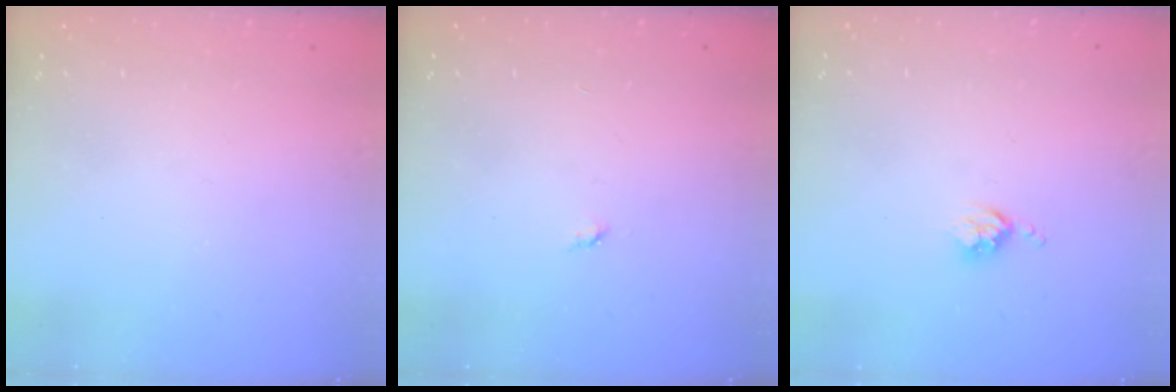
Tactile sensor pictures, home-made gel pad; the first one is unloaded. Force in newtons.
{"total": 2.8, "press": 2.8, "slide": 0.4}
{"total": 3.3, "press": 3.3, "slide": 0.4}